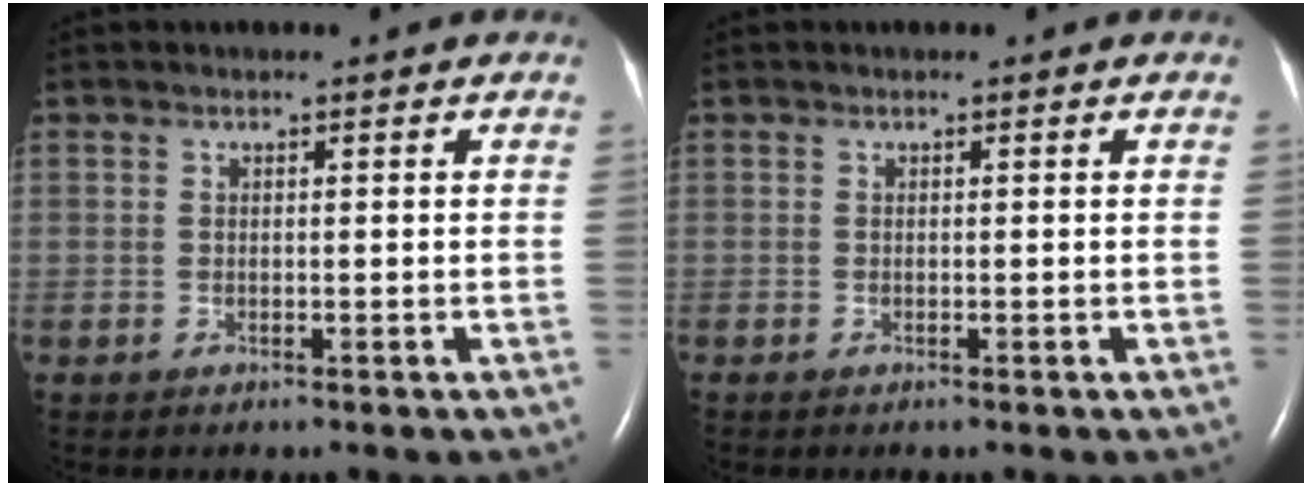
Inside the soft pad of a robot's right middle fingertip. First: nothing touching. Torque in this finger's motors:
{"motor_torque": [0.74, -0.68, 0.07, 0.05]}